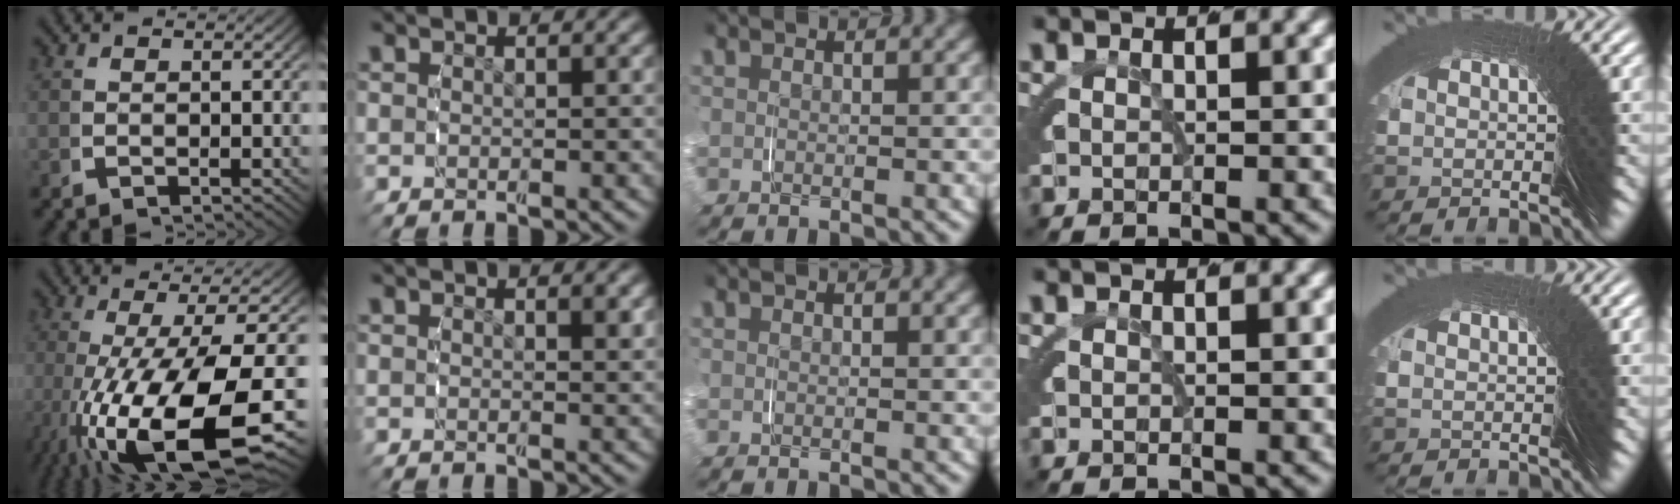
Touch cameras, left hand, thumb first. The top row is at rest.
{"thumb": {"total": 17.5, "force": [-4.5, 8.5, 14.6], "torque": [-0.288, -0.039, -0.028]}, "index": {"total": 0.6, "force": [0.3, -0.1, 0.5], "torque": [-0.003, 0.000, 0.005]}, "little": {"total": 1.7, "force": [0.6, -1.4, -0.5], "torque": [0.018, 0.015, 0.006]}}